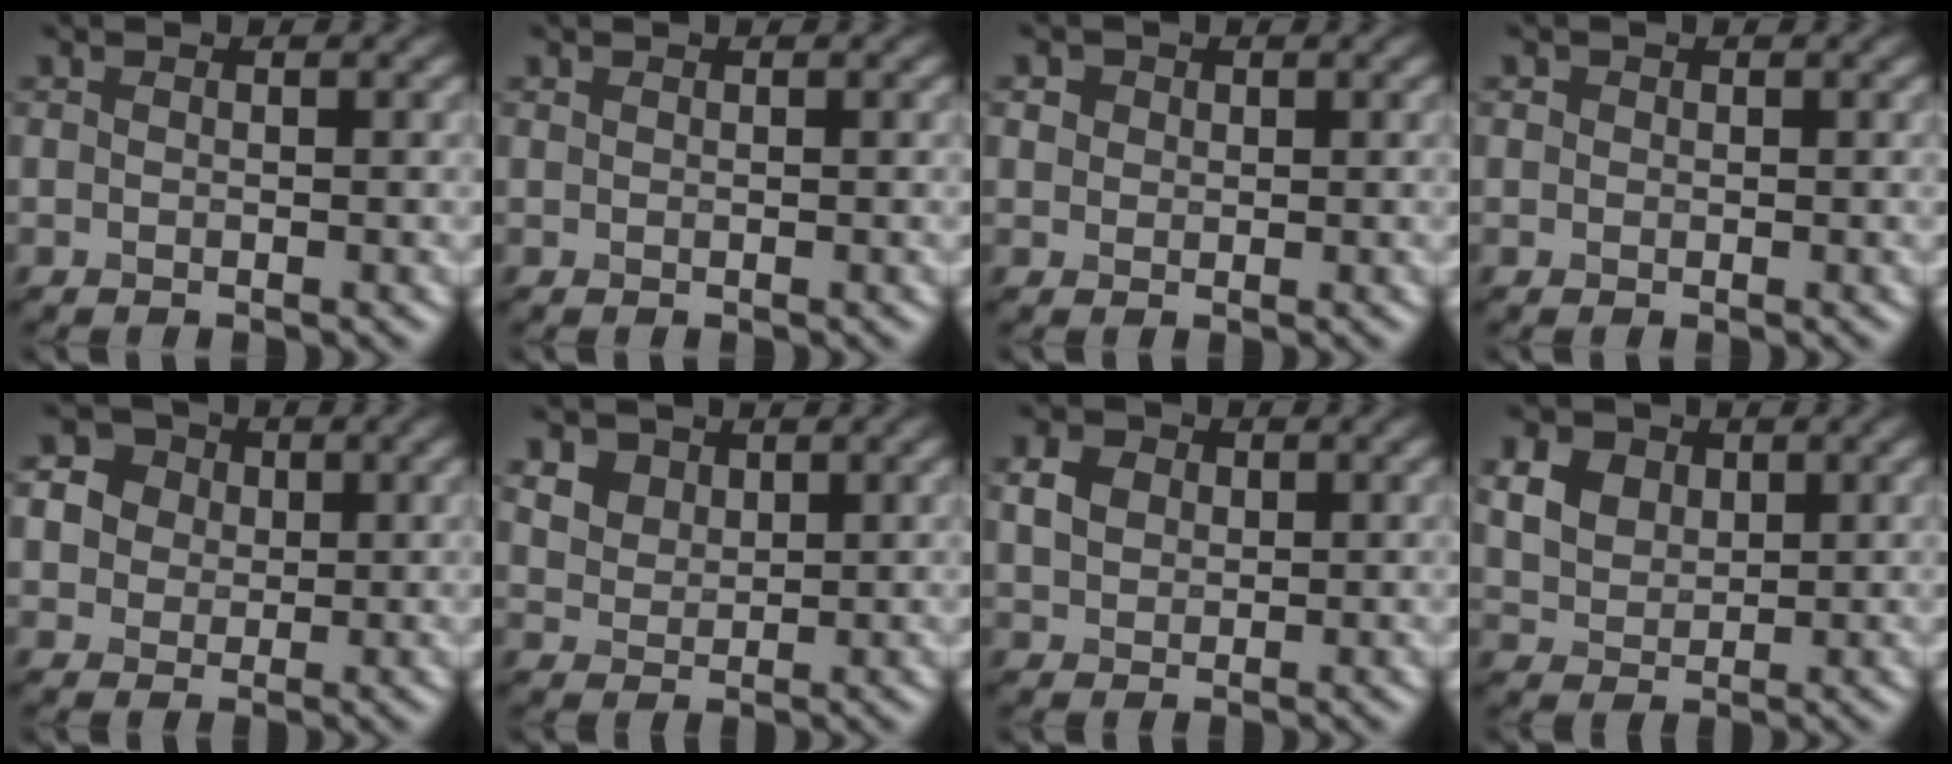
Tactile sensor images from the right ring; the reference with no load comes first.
{"total": 0.8, "force": [-0.1, -0.6, -0.5], "torque": [-0.003, -0.004, 0.011]}
{"total": 0.8, "force": [0.4, 0.3, -0.6], "torque": [-0.007, 0.005, 0.017]}
{"total": 0.8, "force": [-0.2, -0.4, -0.7], "torque": [-0.005, -0.003, 0.013]}
{"total": 3.7, "force": [1.6, 3.2, 0.8], "torque": [-0.041, 0.017, 0.044]}
{"total": 3.0, "force": [2.4, 1.8, 0.5], "torque": [-0.062, 0.003, 0.076]}
{"total": 1.1, "force": [0.4, 1.0, 0.1], "torque": [-0.029, 0.006, 0.035]}
{"total": 5.9, "force": [3.5, 4.1, 2.5], "torque": [-0.106, 0.022, 0.088]}